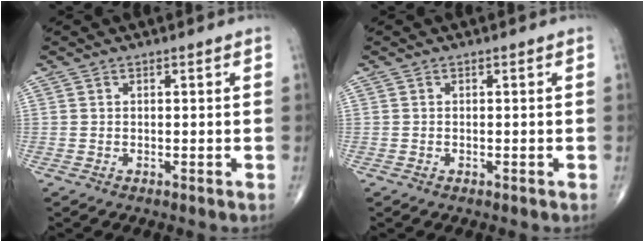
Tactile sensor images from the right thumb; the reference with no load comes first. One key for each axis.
{"total": 0.0}